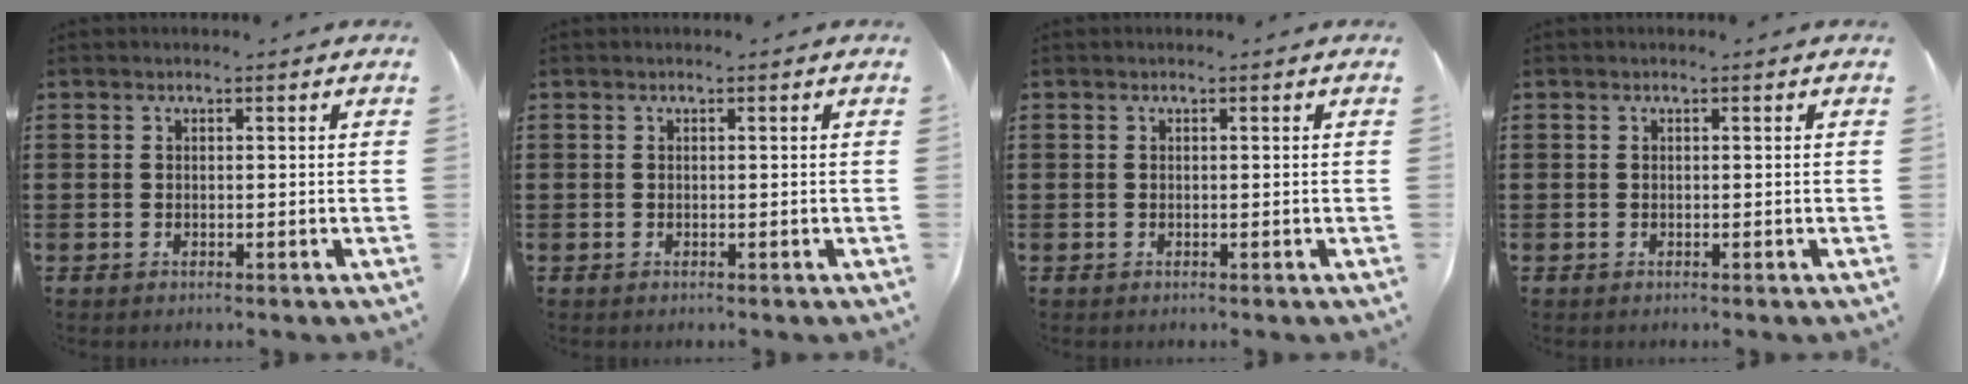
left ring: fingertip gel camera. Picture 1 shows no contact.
{"total": 0.0}
{"total": 0.0}
{"total": 0.0}